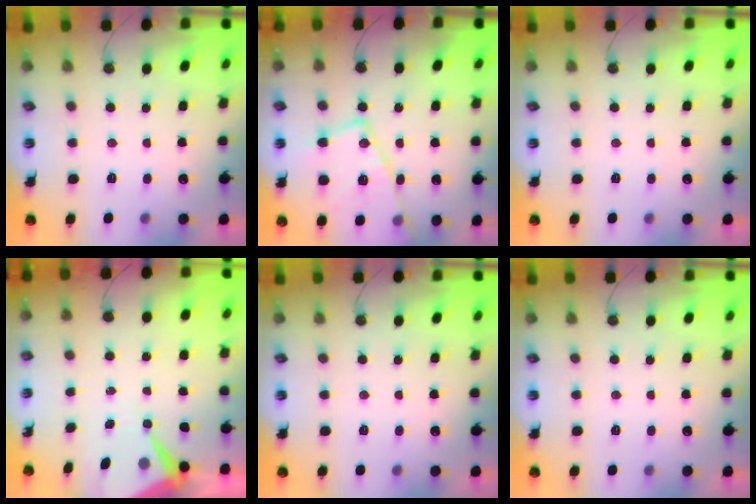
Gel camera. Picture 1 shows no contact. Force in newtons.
{"total": 19.9, "press": 19.8, "slide": 1.8}
{"total": 0.0}
{"total": 7.2, "press": 7.2, "slide": 0.6}
{"total": 0.0}
{"total": 0.0}